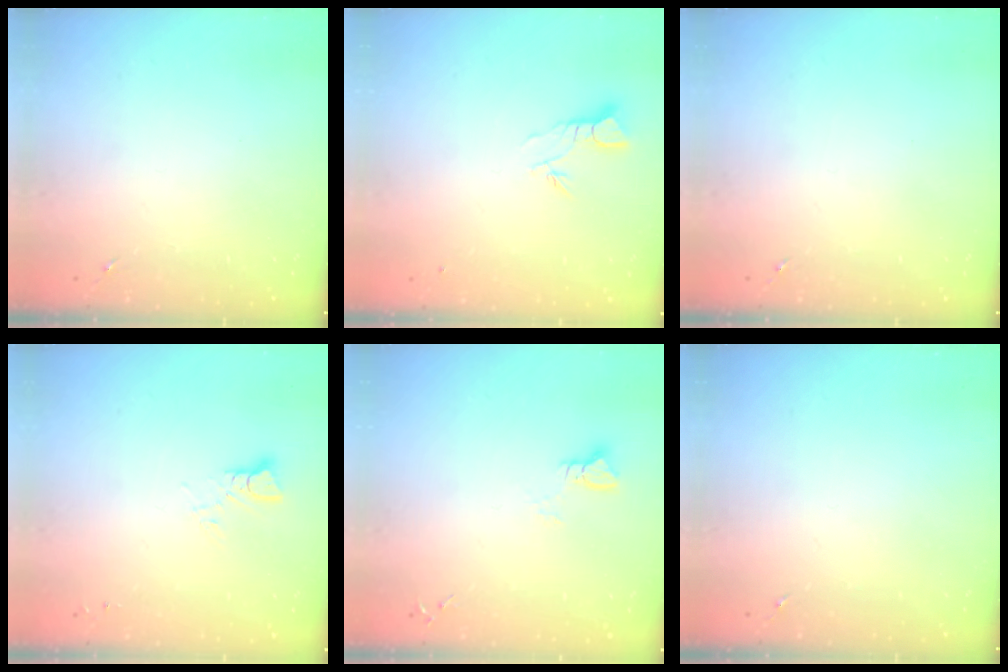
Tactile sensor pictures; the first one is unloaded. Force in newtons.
{"total": 3.4, "press": 3.4, "slide": 0.2}
{"total": 0.0}
{"total": 2.9, "press": 2.9, "slide": 0.2}
{"total": 3.0, "press": 3.0, "slide": 0.3}
{"total": 0.0}